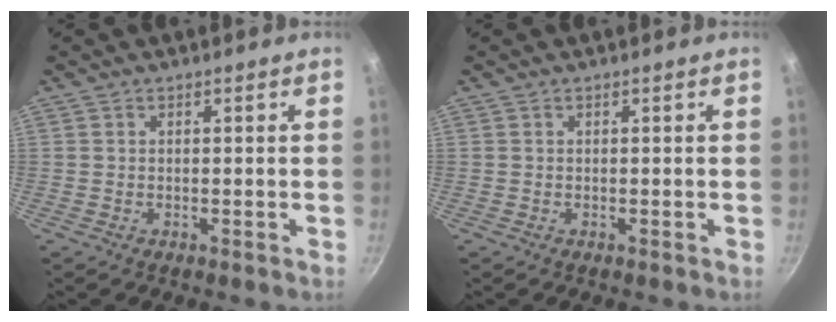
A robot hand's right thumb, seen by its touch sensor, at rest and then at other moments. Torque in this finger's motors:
{"motor_torque": [0.01, 0.01, -0.09, 0.09, 0.00]}